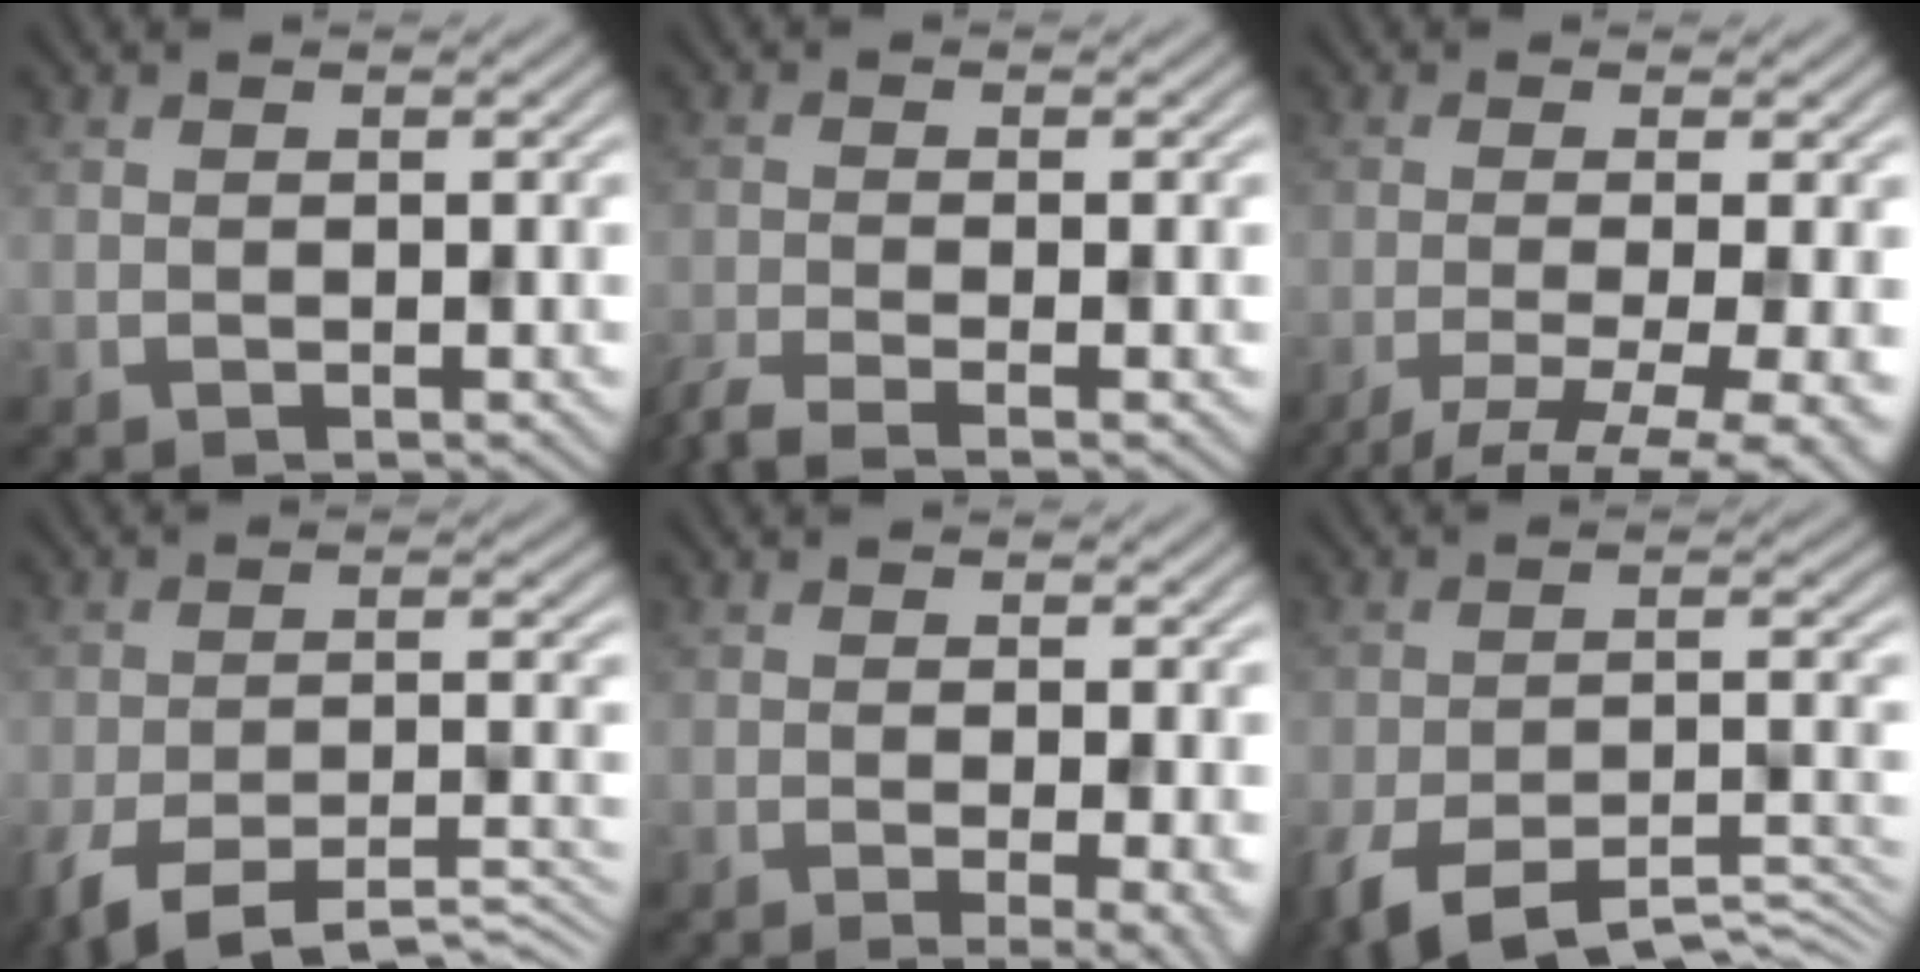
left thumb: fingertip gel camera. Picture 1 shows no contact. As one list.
[{"total": 4.2, "force": [-3.0, 0.7, 2.9], "torque": [-0.043, -0.006, -0.069]}, {"total": 8.0, "force": [-4.0, 1.9, 6.7], "torque": [-0.099, -0.010, -0.054]}, {"total": 8.5, "force": [-5.8, 2.9, 5.5], "torque": [-0.097, -0.008, -0.098]}, {"total": 4.3, "force": [-1.0, 1.0, 4.1], "torque": [-0.057, -0.007, -0.013]}, {"total": 9.3, "force": [-6.7, 3.2, 5.7], "torque": [-0.095, -0.009, -0.114]}]